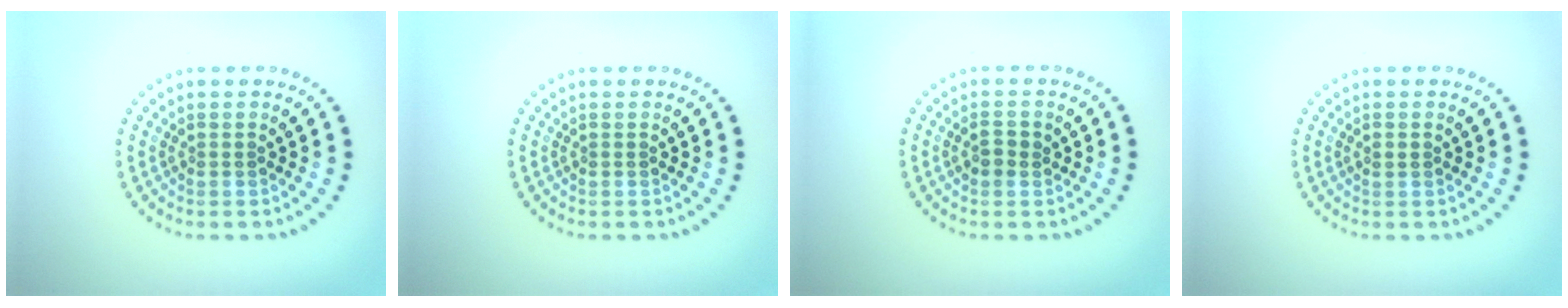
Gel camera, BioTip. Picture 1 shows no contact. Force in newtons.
{"total": 0.0}
{"total": 1.5, "press": 1.5, "slide": 0.1}
{"total": 0.9, "press": 0.9, "slide": 0.1}